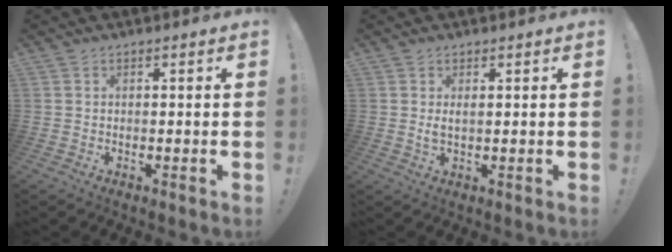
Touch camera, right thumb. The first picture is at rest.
{"total": 1.8, "force": [0.5, 0.5, 1.6], "torque": [-0.026, -0.003, 0.007]}